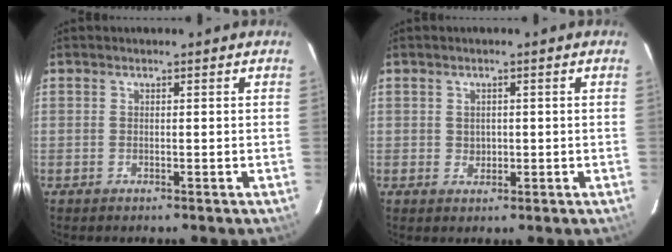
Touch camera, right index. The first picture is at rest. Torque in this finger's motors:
{"motor_torque": [-0.16, 0.13, -0.01, 0.00]}